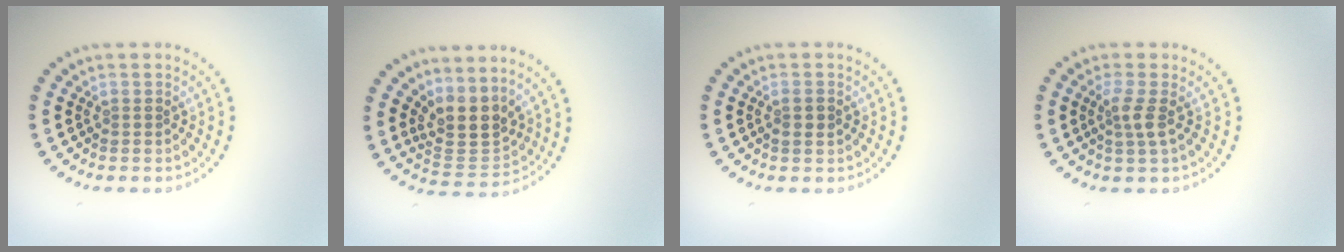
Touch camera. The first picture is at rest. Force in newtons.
{"total": 3.8, "press": 3.1, "slide": 2.2}
{"total": 1.2, "press": 1.2, "slide": 0.3}
{"total": 1.9, "press": 1.4, "slide": 1.2}